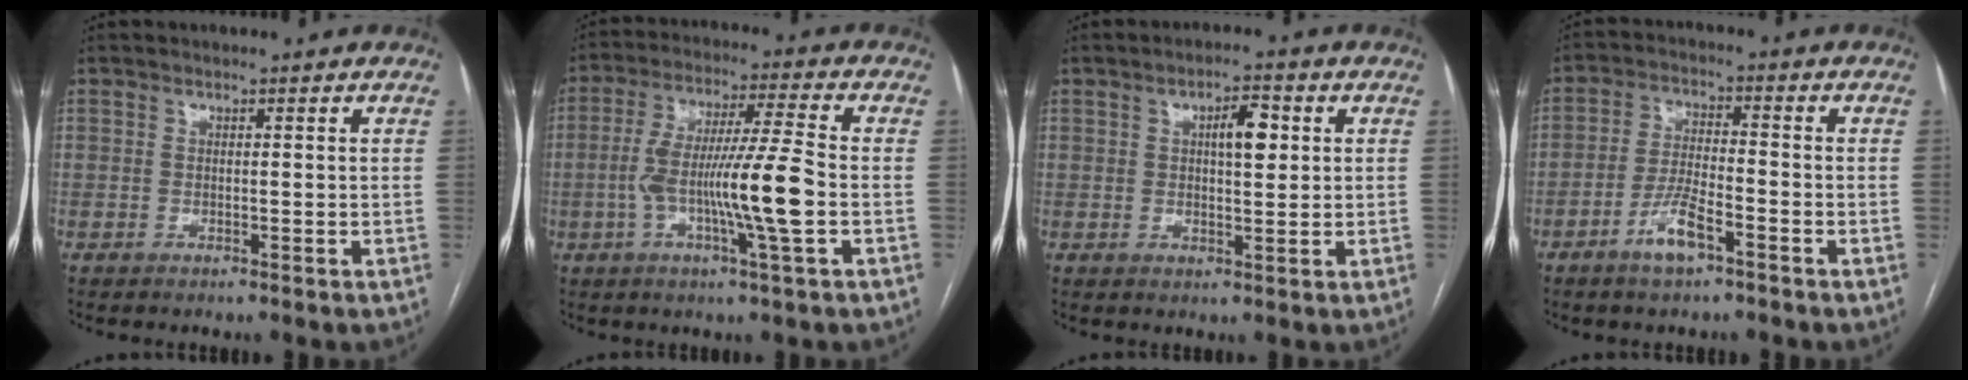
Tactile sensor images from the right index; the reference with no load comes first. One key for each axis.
{"total": 12.6, "fx": -2.6, "fy": -0.2, "fz": 12.3, "tx": -0.231, "ty": 0.002, "tz": -0.051}
{"total": 4.7, "fx": 1.3, "fy": 1.5, "fz": 4.3, "tx": -0.069, "ty": 0.009, "tz": 0.020}
{"total": 6.4, "fx": -3.8, "fy": 1.2, "fz": 4.9, "tx": -0.103, "ty": 0.001, "tz": -0.073}